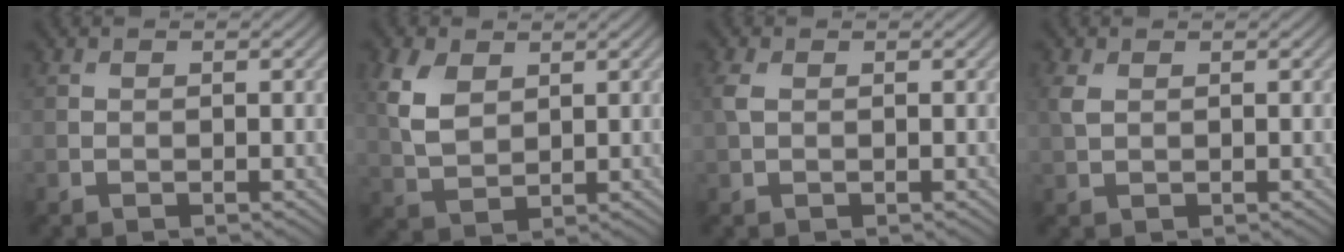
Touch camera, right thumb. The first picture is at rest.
{"total": 5.9, "force": [2.3, 3.8, 3.9], "torque": [-0.108, 0.002, 0.046]}
{"total": 1.7, "force": [0.4, 1.0, 1.3], "torque": [-0.041, 0.004, 0.005]}
{"total": 1.9, "force": [0.6, 1.2, 1.4], "torque": [-0.045, 0.003, 0.014]}